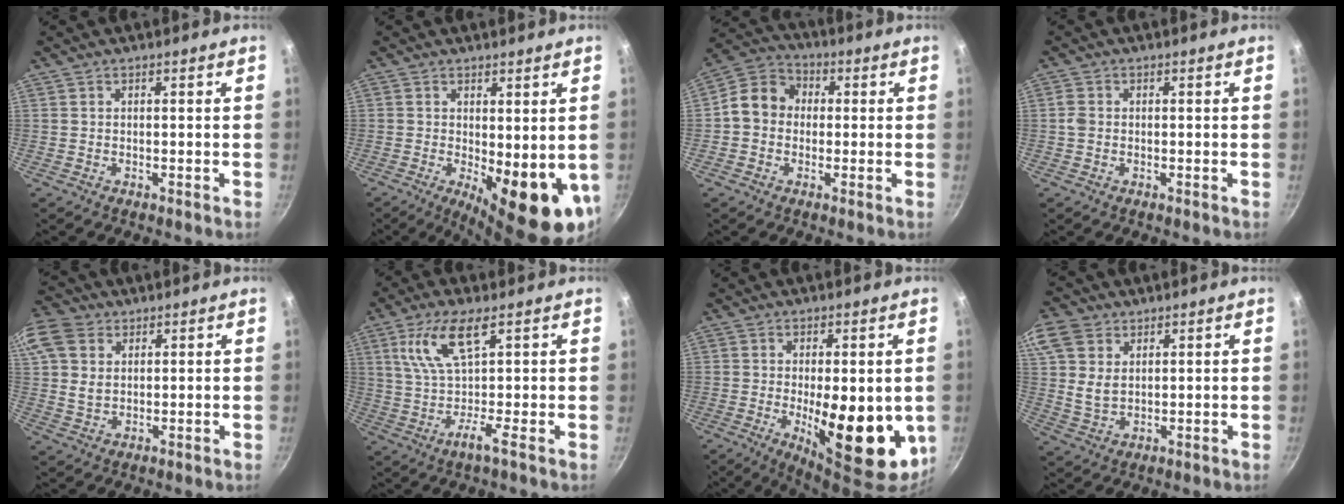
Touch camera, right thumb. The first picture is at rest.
{"total": 12.9, "force": [-1.5, 4.6, 12.0], "torque": [-0.133, -0.021, -0.008]}
{"total": 8.9, "force": [-0.1, 7.7, 4.5], "torque": [-0.047, 0.024, -0.029]}
{"total": 1.7, "force": [-0.2, 1.5, 1.0], "torque": [-0.020, 0.007, -0.007]}
{"total": 10.8, "force": [3.8, 8.1, 6.0], "torque": [-0.120, 0.000, 0.065]}
{"total": 8.9, "force": [2.5, 1.3, 8.4], "torque": [-0.169, 0.006, 0.042]}
{"total": 16.3, "force": [-2.3, 6.3, 14.9], "torque": [-0.191, -0.016, -0.019]}
{"total": 10.6, "force": [4.3, 7.7, 5.9], "torque": [-0.113, -0.007, 0.083]}